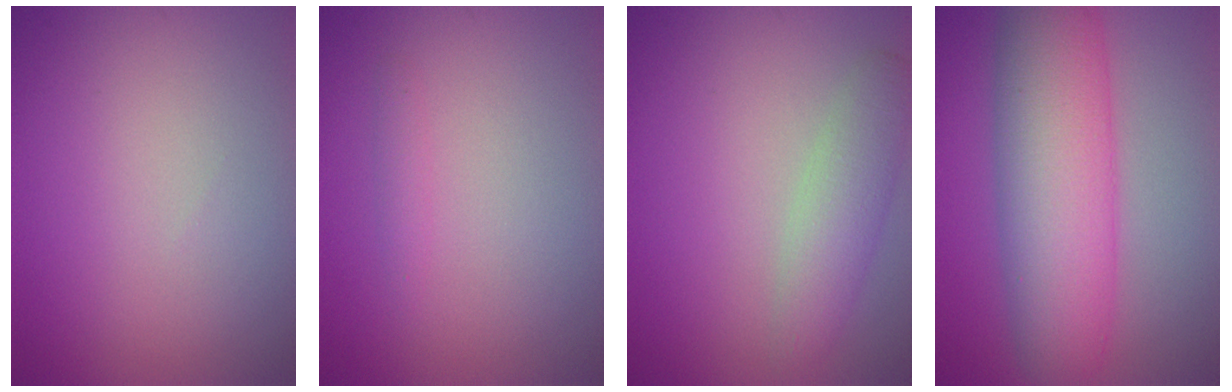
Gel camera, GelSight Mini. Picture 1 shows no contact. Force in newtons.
{"total": 0.8, "press": 0.8, "slide": 0.1}
{"total": 3.2, "press": 3.2, "slide": 0.1}
{"total": 9.6, "press": 9.6, "slide": 0.4}